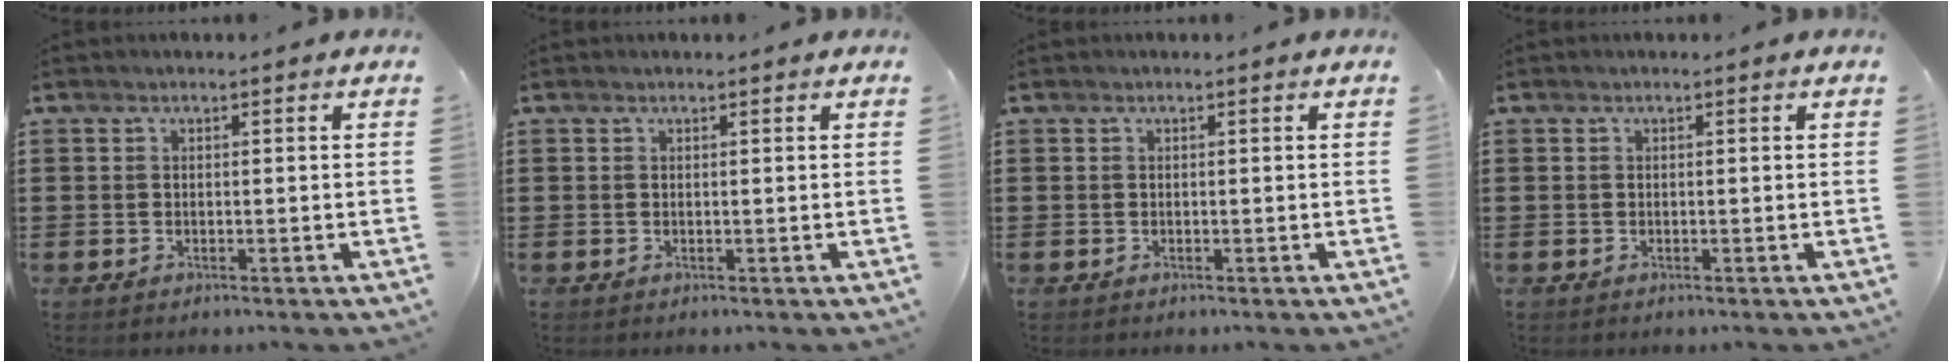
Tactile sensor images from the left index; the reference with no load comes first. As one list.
[{"total": 0.0}, {"total": 0.0}, {"total": 0.0}]